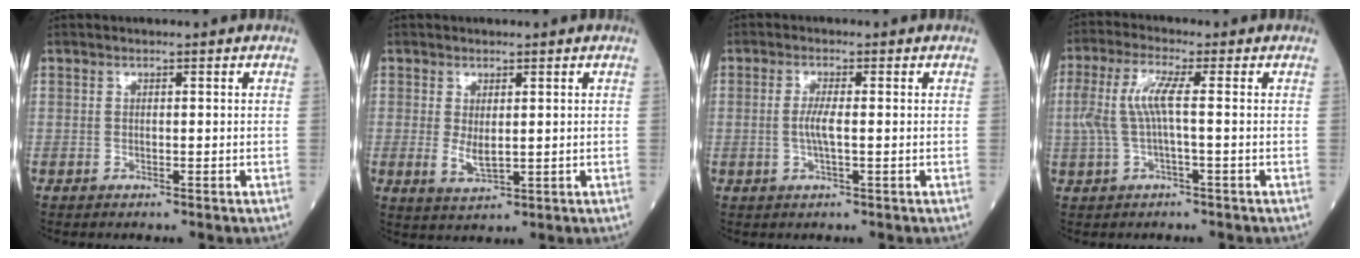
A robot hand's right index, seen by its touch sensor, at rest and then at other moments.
{"total": 3.1, "force": [0.1, 1.3, 2.8], "torque": [-0.051, -0.009, 0.010]}
{"total": 2.7, "force": [-0.3, 0.1, 2.7], "torque": [-0.059, -0.001, -0.007]}
{"total": 5.5, "force": [0.2, 0.8, 5.4], "torque": [-0.129, 0.018, 0.004]}